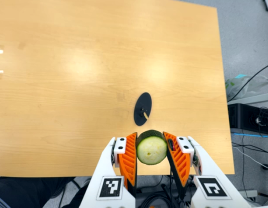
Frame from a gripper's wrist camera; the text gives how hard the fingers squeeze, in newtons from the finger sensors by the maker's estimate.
{"total": 9.9, "left": 9.2, "right": 10.5}